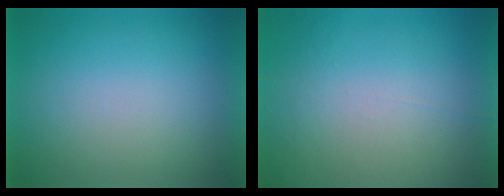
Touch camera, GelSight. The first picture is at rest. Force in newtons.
{"total": 7.0}